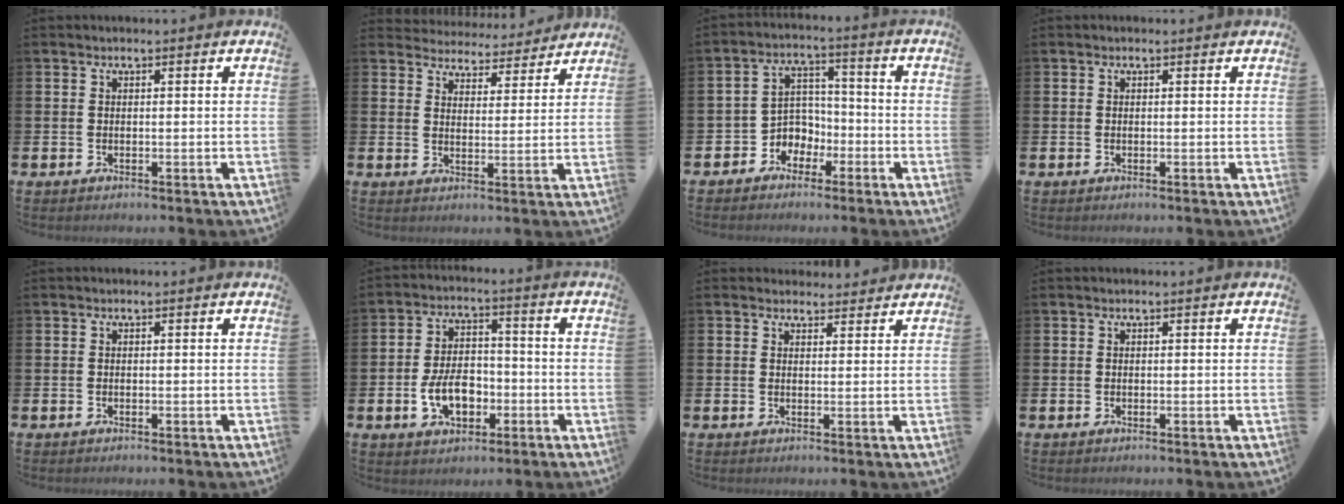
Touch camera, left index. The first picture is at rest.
{"total": 4.8, "force": [4.7, 1.0, -0.2], "torque": [-0.009, -0.043, 0.081]}
{"total": 4.2, "force": [-2.0, 3.7, 0.4], "torque": [-0.030, 0.004, -0.046]}
{"total": 0.0}
{"total": 0.0}
{"total": 6.6, "force": [-2.1, 4.3, 4.6], "torque": [-0.078, 0.010, -0.041]}
{"total": 2.5, "force": [2.3, 0.7, -0.1], "torque": [0.005, -0.010, 0.042]}
{"total": 0.0}